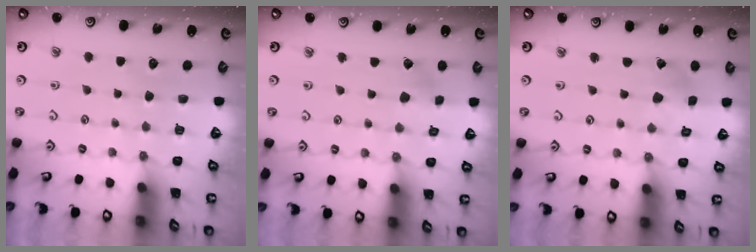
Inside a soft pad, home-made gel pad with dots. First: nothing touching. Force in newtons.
{"total": 2.7, "press": 2.7, "slide": 0.7}
{"total": 1.6, "press": 1.6, "slide": 0.0}